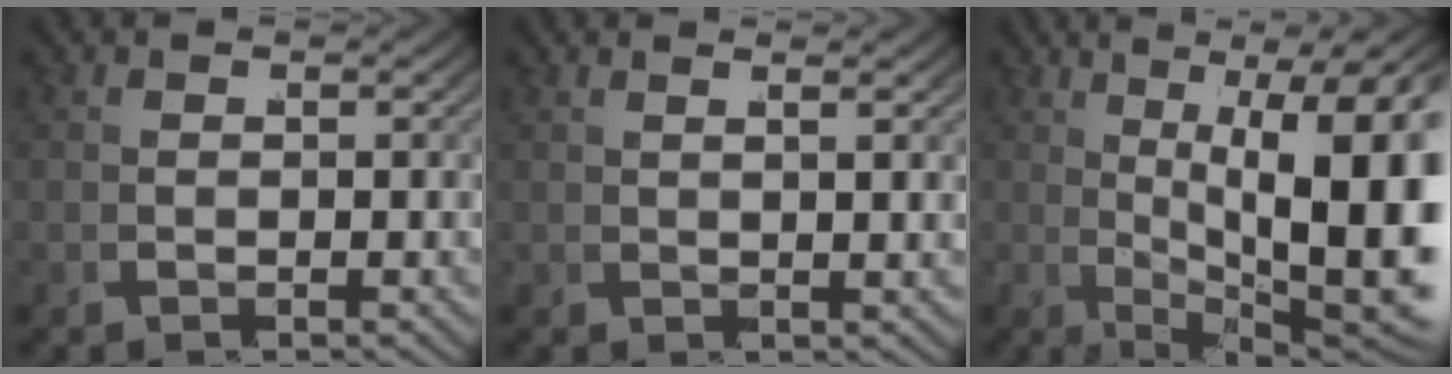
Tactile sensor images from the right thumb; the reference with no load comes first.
{"total": 1.7, "force": [1.0, 0.3, 1.4], "torque": [-0.031, -0.002, 0.028]}
{"total": 16.0, "force": [0.3, 8.3, 13.7], "torque": [-0.198, -0.036, 0.029]}